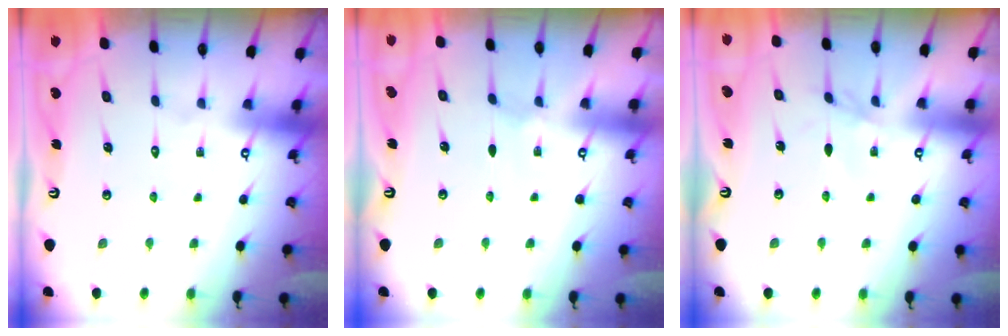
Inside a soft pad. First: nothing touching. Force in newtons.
{"total": 0.6, "press": 0.6, "slide": 0.2}
{"total": 2.9, "press": 2.9, "slide": 0.4}